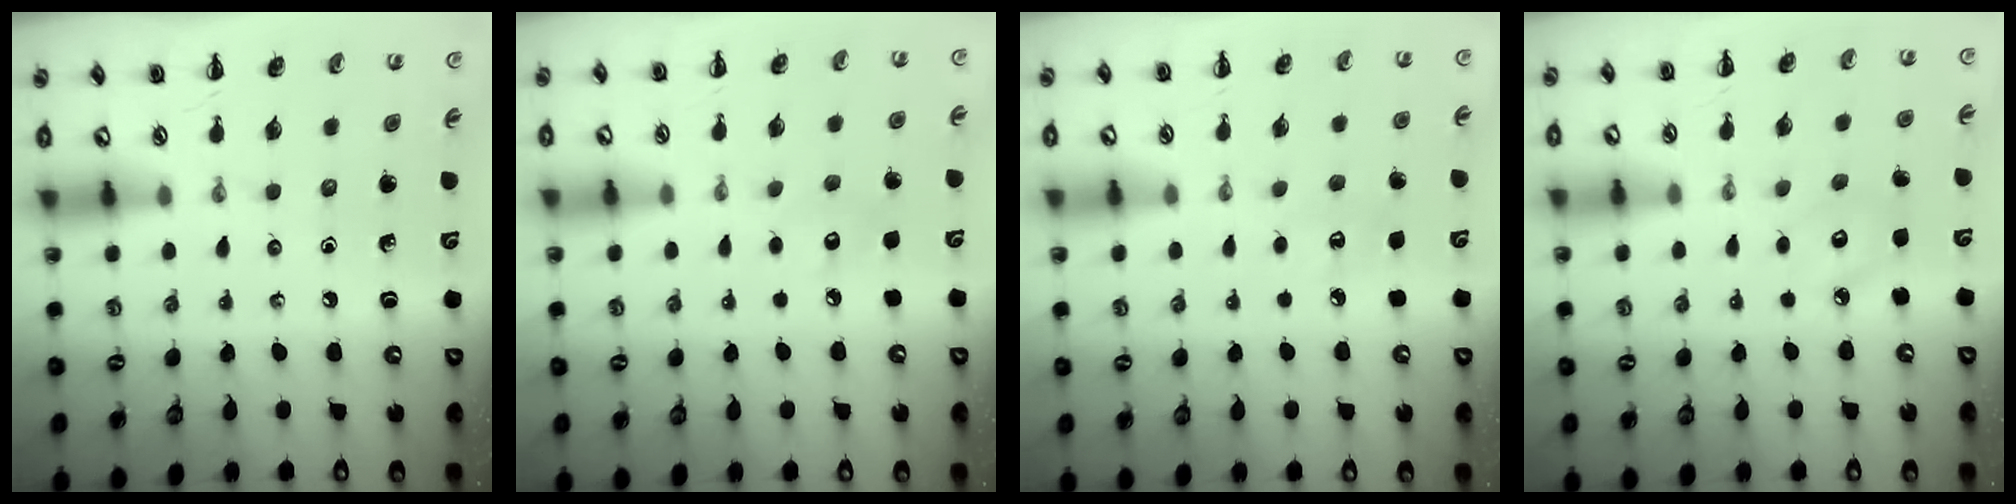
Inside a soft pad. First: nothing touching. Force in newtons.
{"total": 5.0, "press": 4.8, "slide": 1.4}
{"total": 5.5, "press": 5.3, "slide": 1.3}
{"total": 4.1, "press": 4.0, "slide": 0.8}